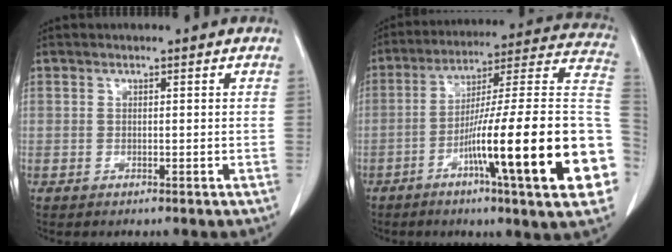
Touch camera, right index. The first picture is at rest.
{"total": 27.5, "force": [-8.0, 1.1, 26.3], "torque": [-0.295, -0.001, -0.130]}